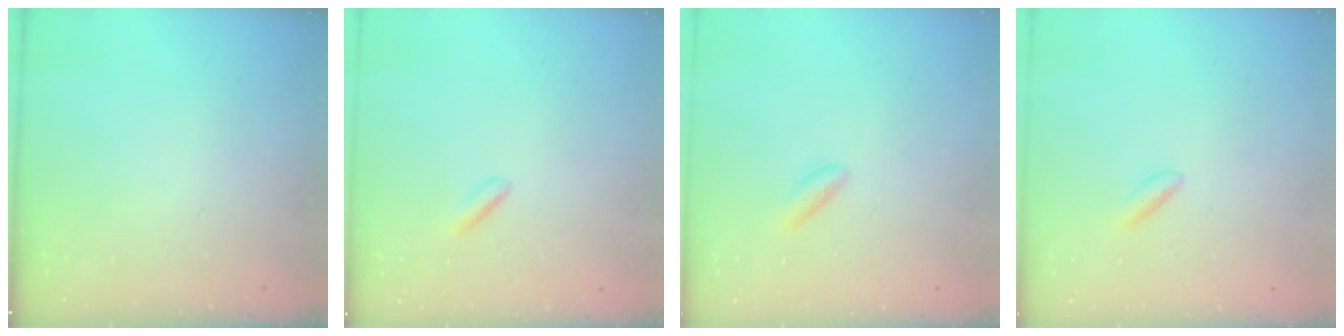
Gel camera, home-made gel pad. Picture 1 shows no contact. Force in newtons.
{"total": 1.7, "press": 1.5, "slide": 0.7}
{"total": 2.2, "press": 2.0, "slide": 0.8}
{"total": 2.7, "press": 2.4, "slide": 1.1}